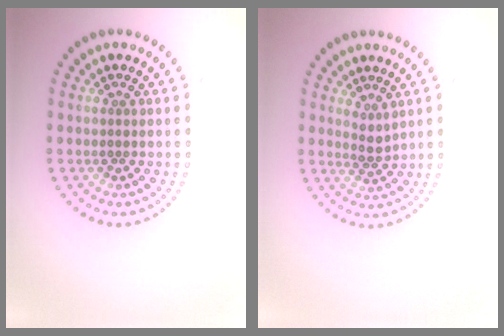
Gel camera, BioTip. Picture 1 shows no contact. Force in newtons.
{"total": 1.4, "press": 1.1, "slide": 0.9}